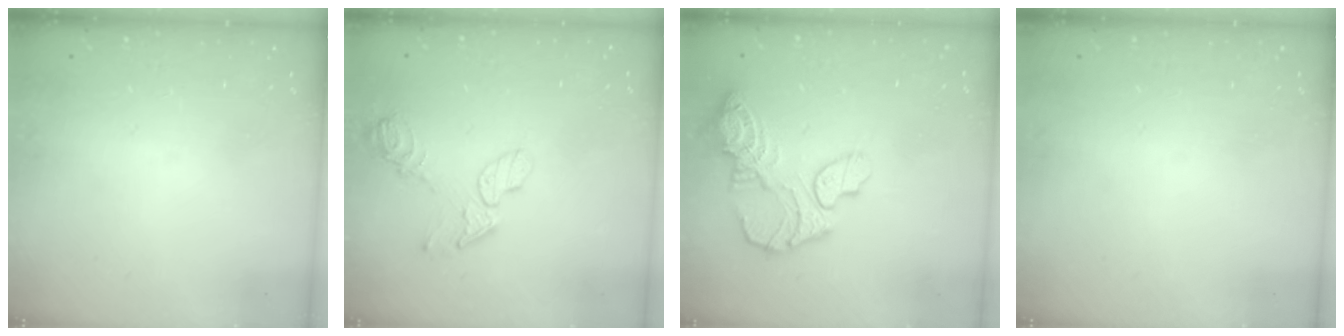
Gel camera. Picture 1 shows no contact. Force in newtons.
{"total": 14.0, "press": 10.1, "slide": 9.7}
{"total": 13.8, "press": 13.7, "slide": 1.4}
{"total": 0.0}